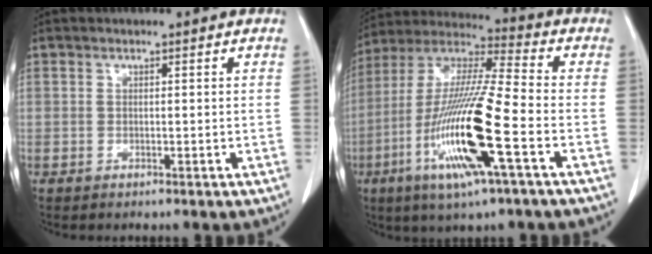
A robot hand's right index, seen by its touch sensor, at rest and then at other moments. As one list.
[{"total": 18.4, "force": [-6.2, 0.8, 17.3], "torque": [-0.360, -0.021, -0.120]}]